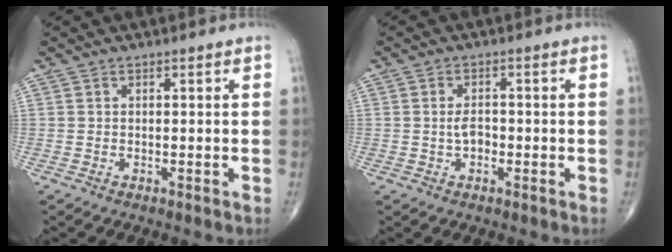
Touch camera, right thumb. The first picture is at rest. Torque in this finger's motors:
{"motor_torque": [0.17, -0.14, -0.37, -0.37, 0.02]}